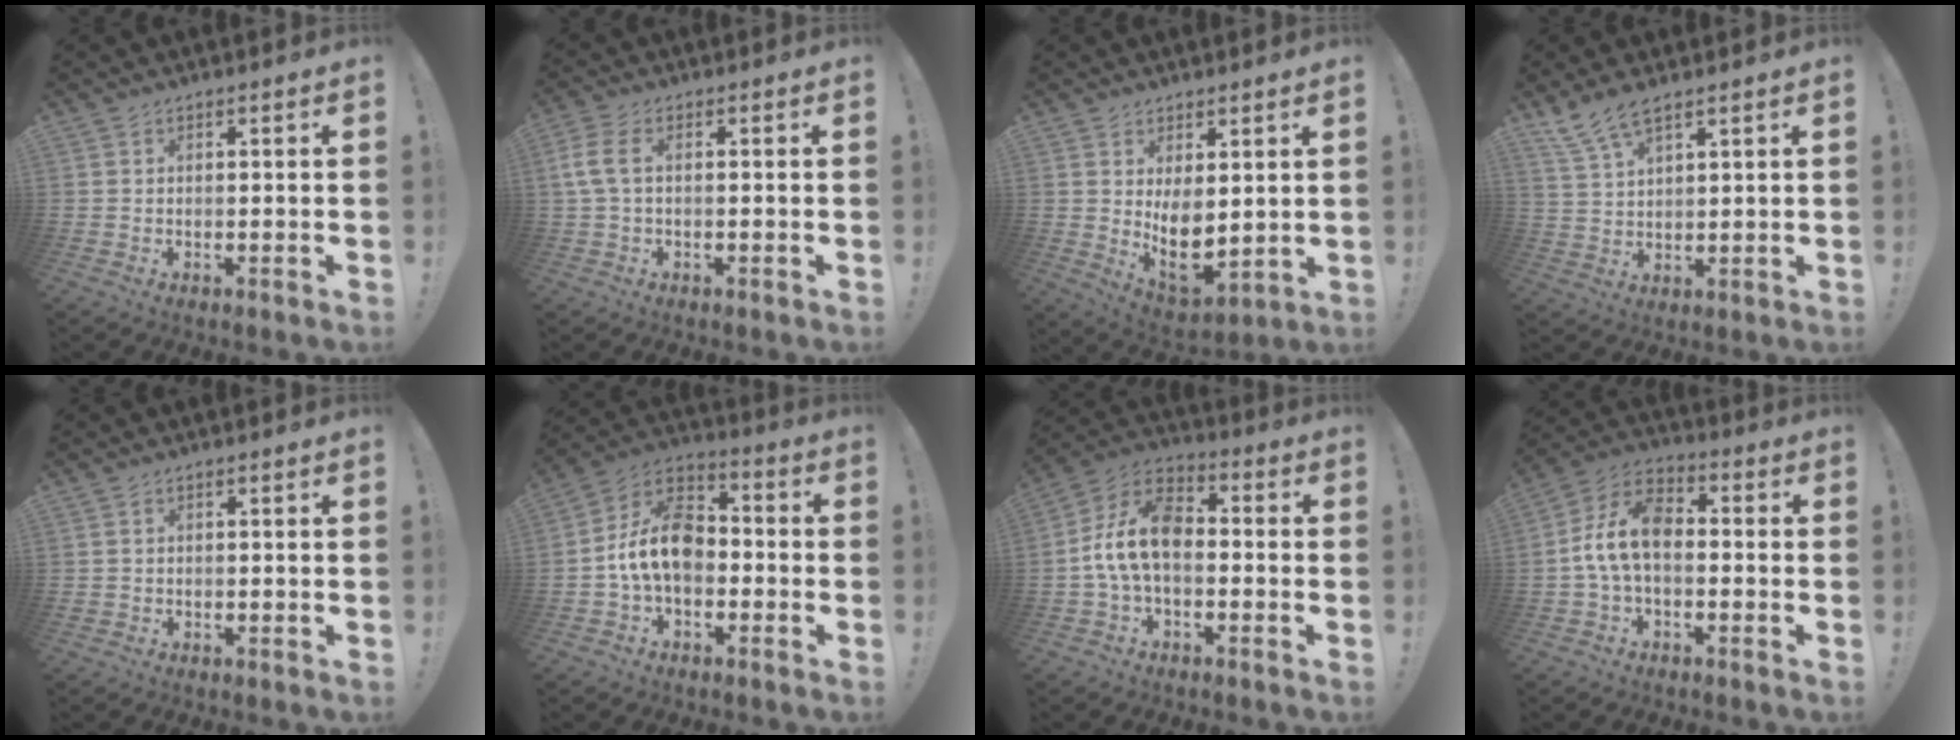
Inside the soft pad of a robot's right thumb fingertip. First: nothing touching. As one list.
[{"total": 5.7, "force": [0.4, 2.7, 5.0], "torque": [-0.107, -0.004, 0.011]}, {"total": 10.4, "force": [2.5, 6.2, 7.9], "torque": [-0.109, -0.047, 0.053]}, {"total": 6.9, "force": [5.3, 1.8, 4.1], "torque": [-0.086, -0.021, 0.100]}, {"total": 0.8, "force": [-0.4, 0.6, 0.2], "torque": [-0.003, 0.002, -0.006]}, {"total": 14.3, "force": [-1.8, 9.6, 10.4], "torque": [-0.193, 0.029, -0.026]}, {"total": 13.7, "force": [-1.3, 8.6, 10.6], "torque": [-0.203, 0.026, -0.016]}, {"total": 12.1, "force": [-0.8, 7.4, 9.5], "torque": [-0.191, 0.014, -0.012]}]